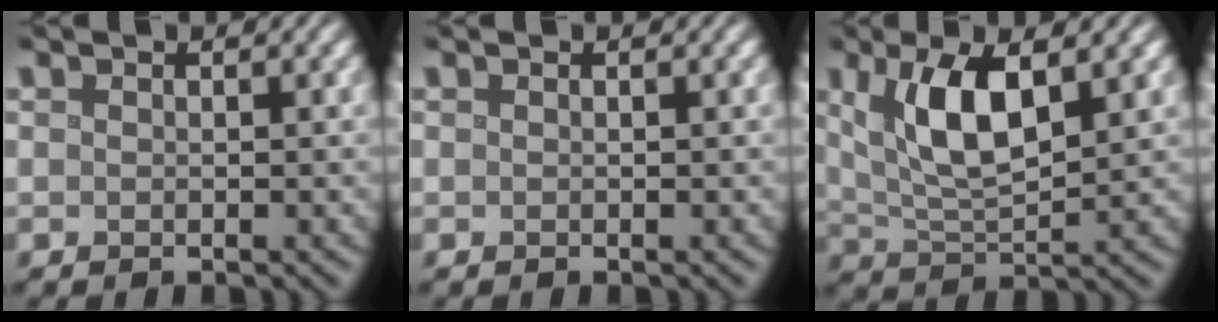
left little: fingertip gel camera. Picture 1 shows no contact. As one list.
[{"total": 0.0}, {"total": 6.4, "force": [2.2, 2.4, 5.5], "torque": [-0.109, 0.001, 0.045]}]